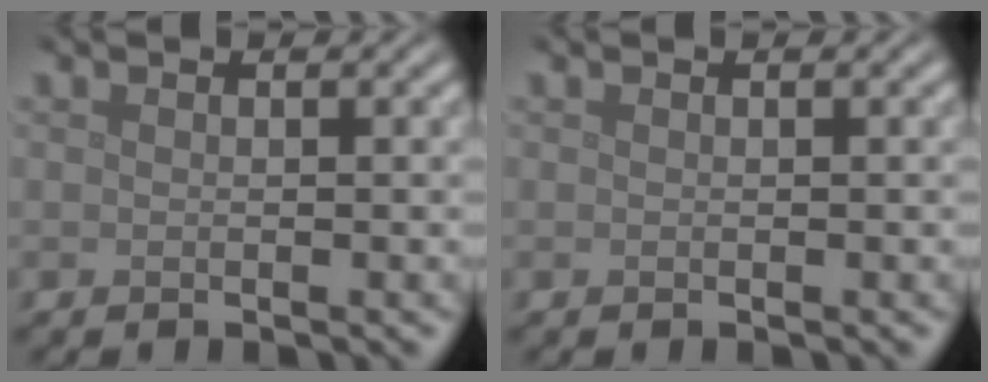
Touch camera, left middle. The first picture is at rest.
{"total": 0.0}